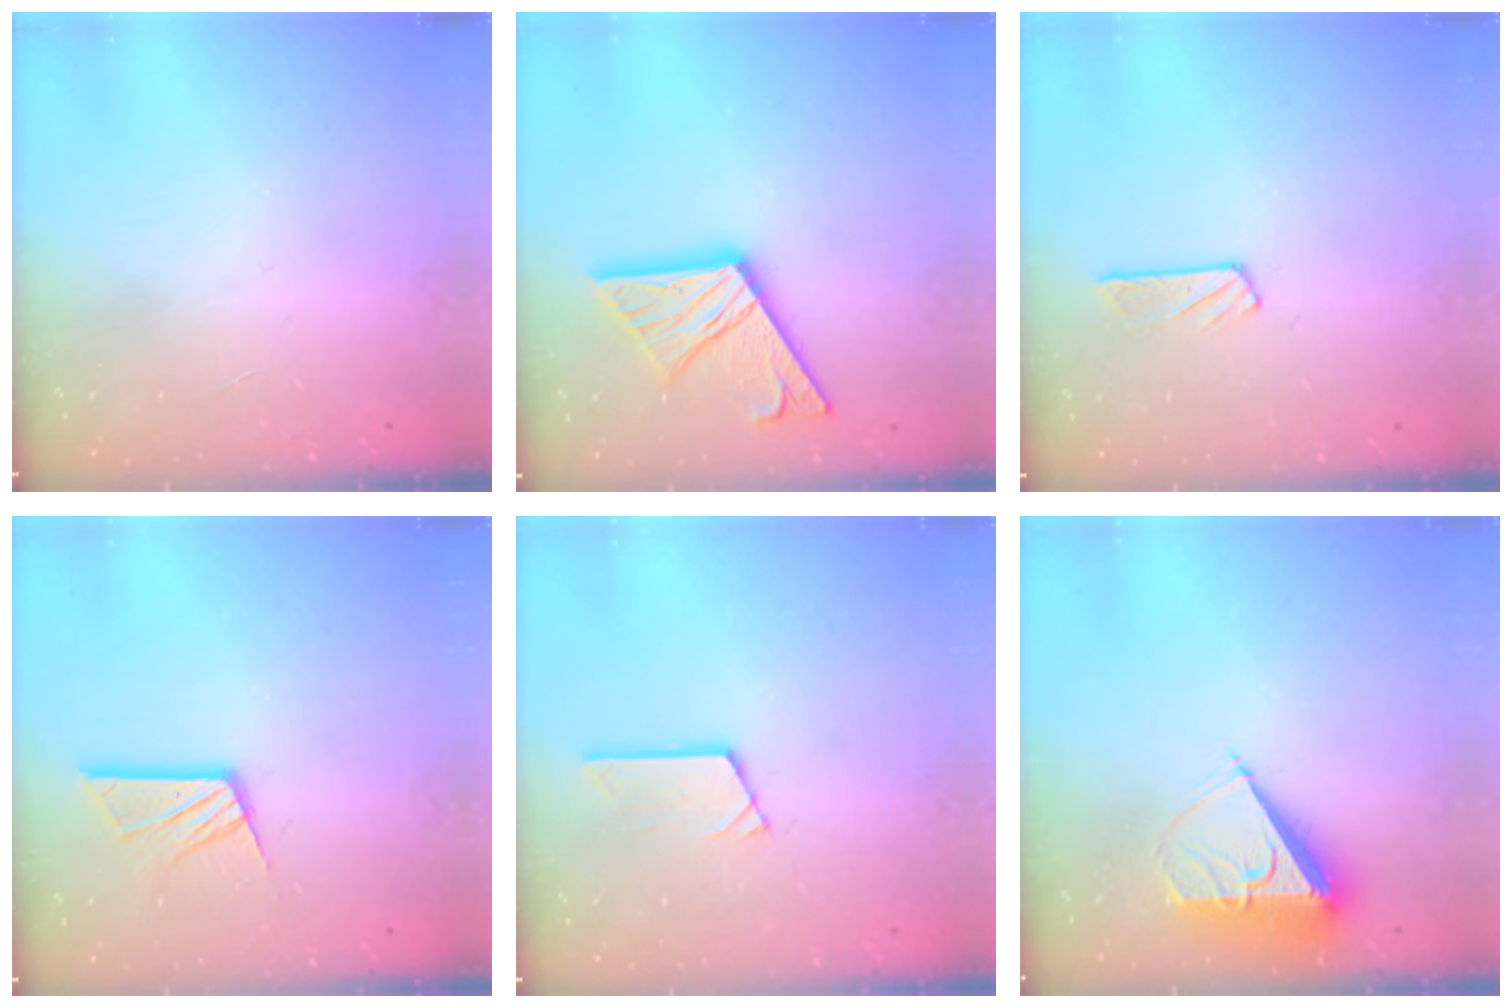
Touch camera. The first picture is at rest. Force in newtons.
{"total": 17.5, "press": 17.4, "slide": 1.7}
{"total": 3.4, "press": 3.4, "slide": 0.3}
{"total": 11.0, "press": 11.0, "slide": 1.2}
{"total": 2.9, "press": 2.9, "slide": 0.3}
{"total": 7.1, "press": 7.0, "slide": 0.8}